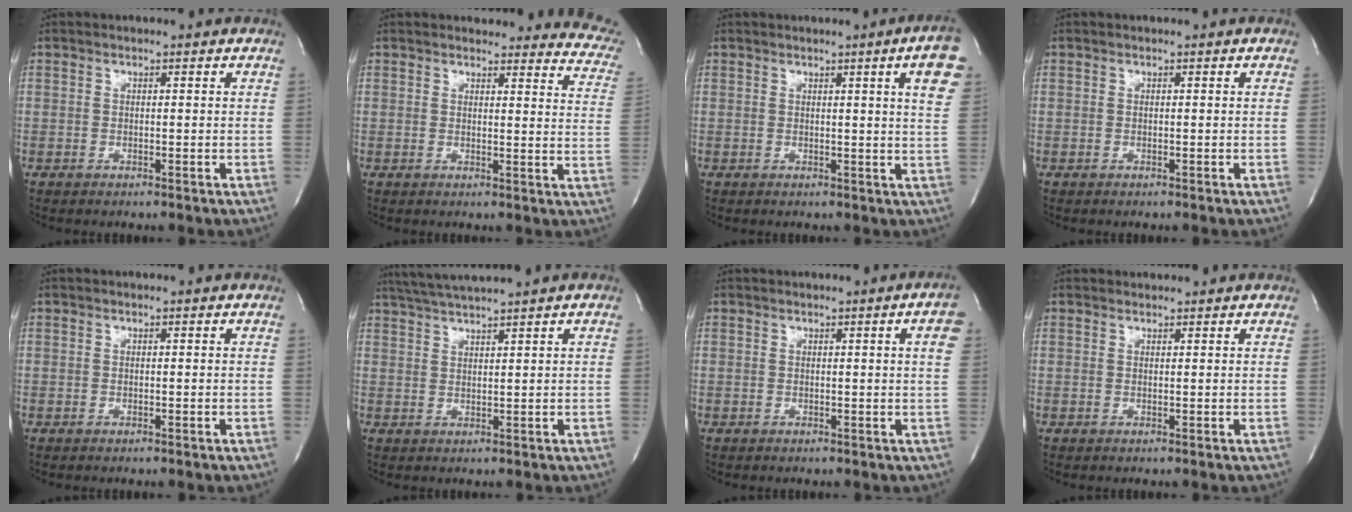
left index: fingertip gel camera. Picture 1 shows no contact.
{"total": 16.9, "force": [16.1, 3.8, 3.3], "torque": [-0.003, -0.073, 0.144]}
{"total": 5.9, "force": [2.7, -0.4, 5.2], "torque": [-0.061, -0.014, 0.021]}
{"total": 0.0}
{"total": 0.0}
{"total": 6.3, "force": [5.5, -1.4, 2.6], "torque": [-0.050, 0.017, 0.101]}
{"total": 3.1, "force": [1.0, -0.2, 2.9], "torque": [-0.031, -0.002, 0.010]}
{"total": 1.7, "force": [1.6, 0.3, -0.1], "torque": [-0.011, 0.012, 0.026]}